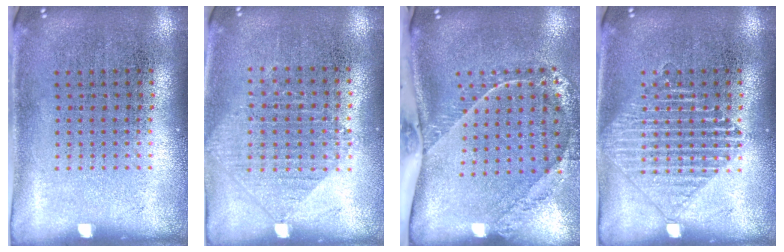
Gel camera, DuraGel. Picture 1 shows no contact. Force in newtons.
{"total": 0.9, "press": 0.8, "slide": 0.3}
{"total": 2.4, "press": 1.7, "slide": 1.8}
{"total": 2.3, "press": 2.3, "slide": 0.3}